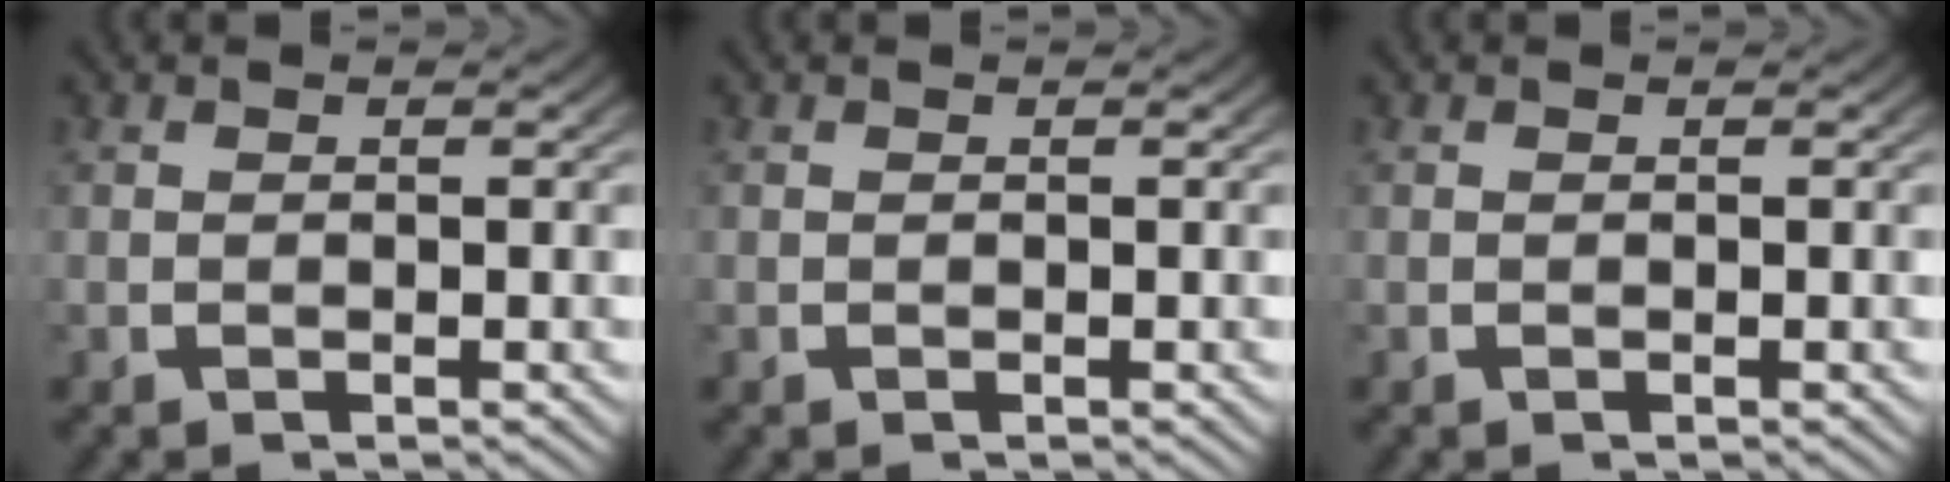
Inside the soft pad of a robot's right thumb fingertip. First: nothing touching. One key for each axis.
{"total": 0.0}
{"total": 0.0}